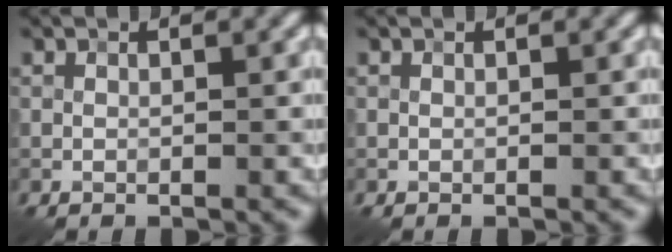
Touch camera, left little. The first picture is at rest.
{"total": 0.0}